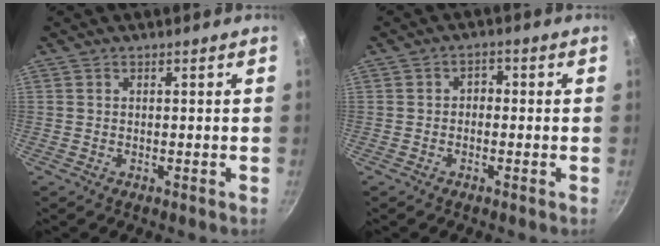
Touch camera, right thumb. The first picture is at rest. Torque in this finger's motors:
{"motor_torque": [-0.22, 0.00, 0.03, 0.06, 0.01]}